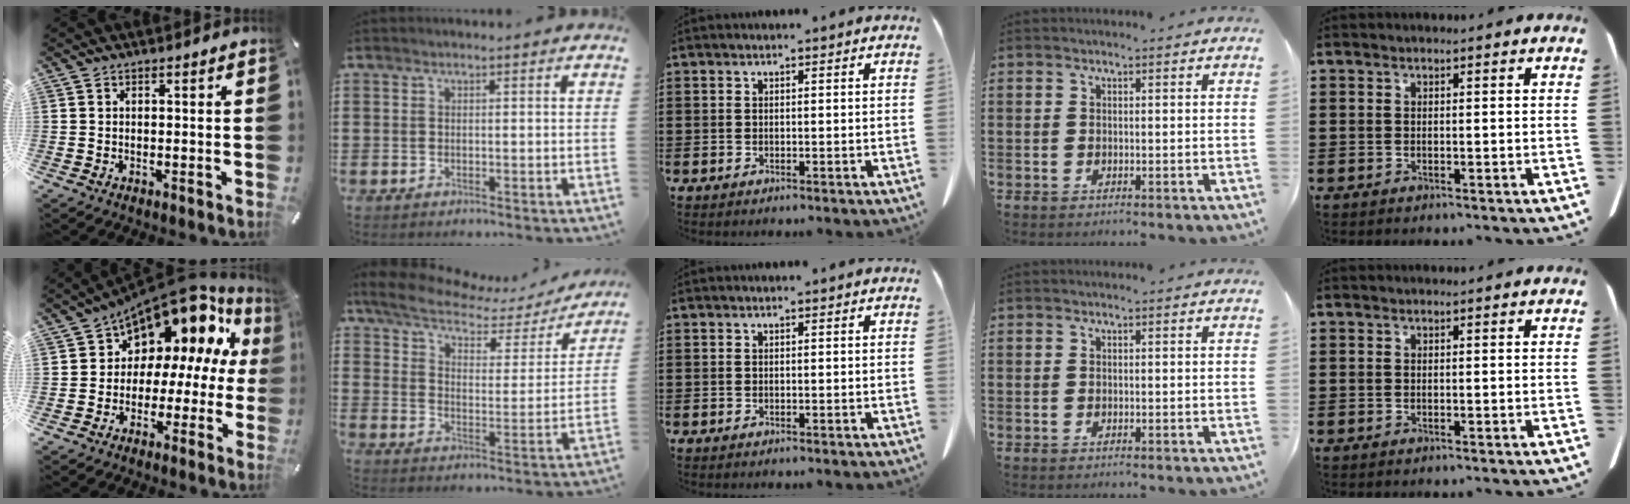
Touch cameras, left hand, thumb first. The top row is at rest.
{"thumb": {"total": 12.1, "force": [7.9, 7.2, 5.8], "torque": [-0.083, -0.080, 0.130]}, "index": {"total": 6.2, "force": [5.0, 2.2, 2.9], "torque": [-0.082, -0.022, 0.083]}}